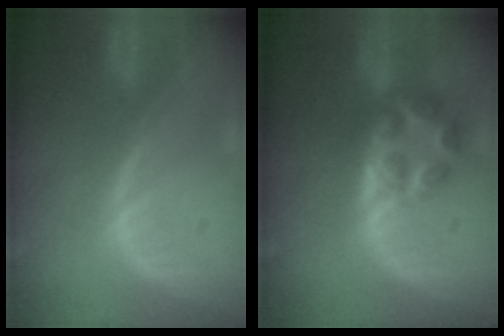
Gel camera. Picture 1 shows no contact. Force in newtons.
{"total": 6.8, "press": 5.8, "slide": 3.6}